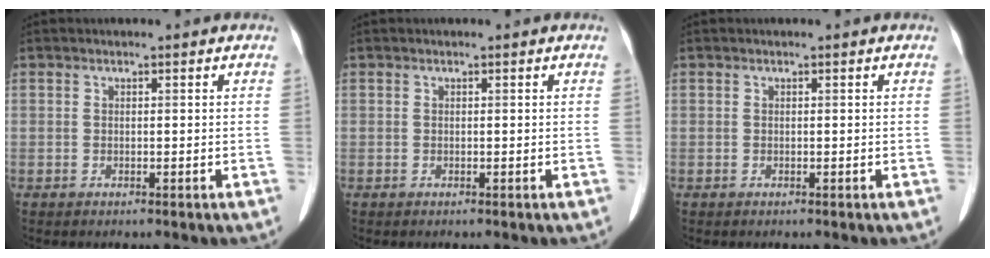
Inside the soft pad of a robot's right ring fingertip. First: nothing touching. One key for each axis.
{"total": 0.0}
{"total": 0.0}